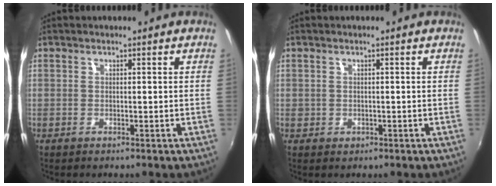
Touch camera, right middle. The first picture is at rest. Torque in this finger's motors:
{"motor_torque": [0.25, -0.33, 0.03, 0.01]}